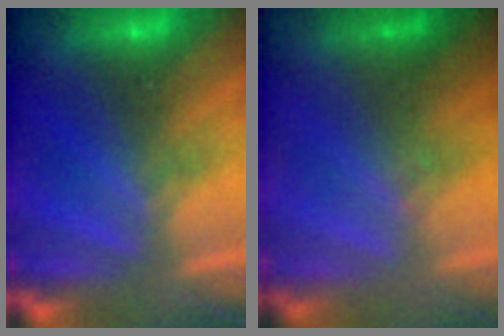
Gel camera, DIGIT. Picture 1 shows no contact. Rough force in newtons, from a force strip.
{"total": 1.3}